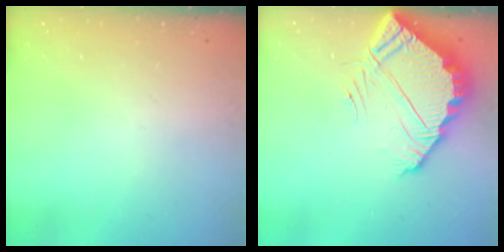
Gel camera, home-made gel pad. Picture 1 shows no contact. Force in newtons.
{"total": 6.1, "press": 6.1, "slide": 0.3}